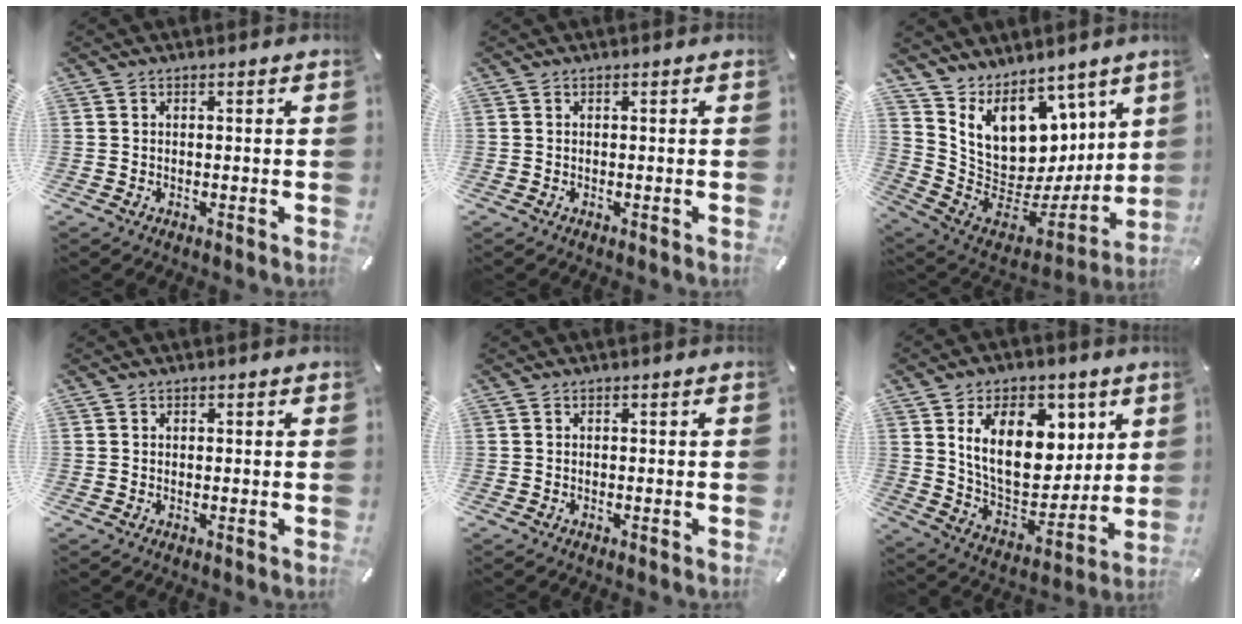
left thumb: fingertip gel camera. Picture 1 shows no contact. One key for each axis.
{"total": 0.0}
{"total": 12.3, "fx": 6.4, "fy": 9.5, "fz": 4.5, "tx": -0.096, "ty": -0.088, "tz": 0.131}
{"total": 0.5, "fx": 0.3, "fy": 0.5, "fz": 0.1, "tx": -0.001, "ty": 0.002, "tz": 0.005}
{"total": 0.0}
{"total": 19.2, "fx": 7.5, "fy": 12.3, "fz": 12.7, "tx": -0.208, "ty": -0.026, "tz": 0.133}